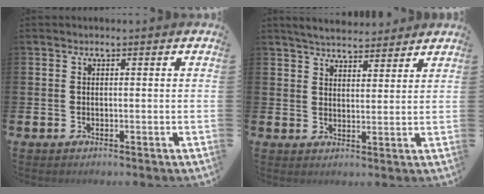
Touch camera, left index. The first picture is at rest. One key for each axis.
{"total": 4.5, "fx": 4.4, "fy": 0.8, "fz": 0.3, "tx": -0.015, "ty": -0.021, "tz": 0.080}